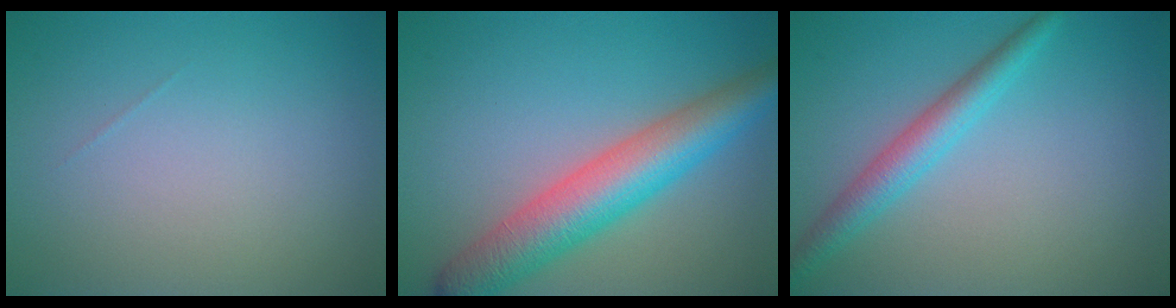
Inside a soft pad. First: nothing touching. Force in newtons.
{"total": 7.3, "press": 7.3, "slide": 0.2}
{"total": 3.2, "press": 3.2, "slide": 0.1}